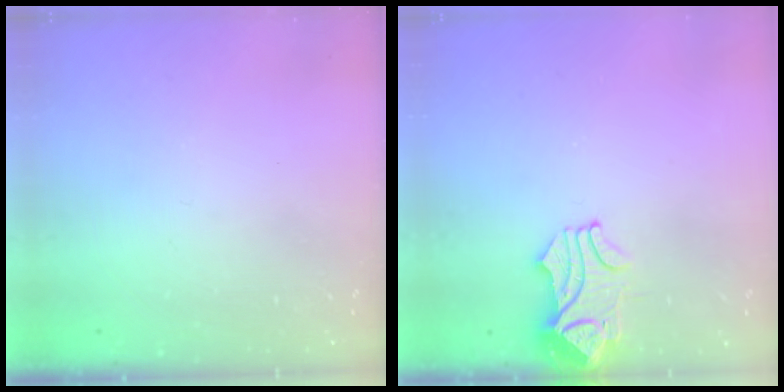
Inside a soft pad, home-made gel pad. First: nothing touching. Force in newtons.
{"total": 2.0, "press": 1.8, "slide": 1.0}